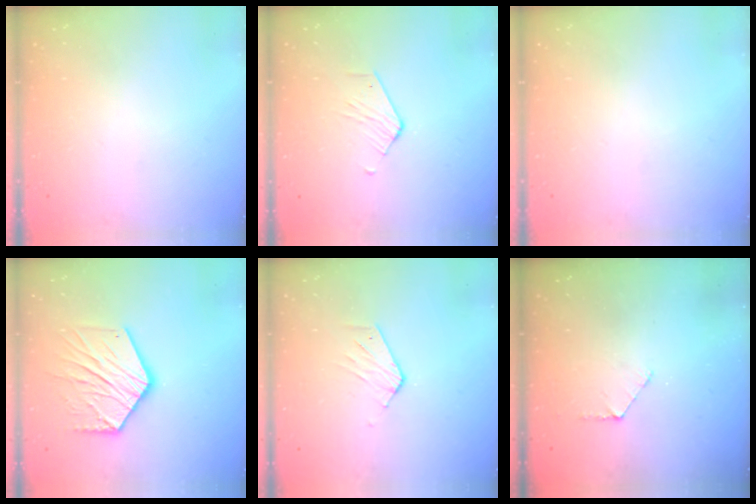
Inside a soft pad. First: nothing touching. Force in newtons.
{"total": 2.7, "press": 2.7, "slide": 0.3}
{"total": 0.0}
{"total": 14.2, "press": 14.2, "slide": 0.7}
{"total": 4.8, "press": 4.8, "slide": 0.2}
{"total": 3.9, "press": 3.9, "slide": 0.3}